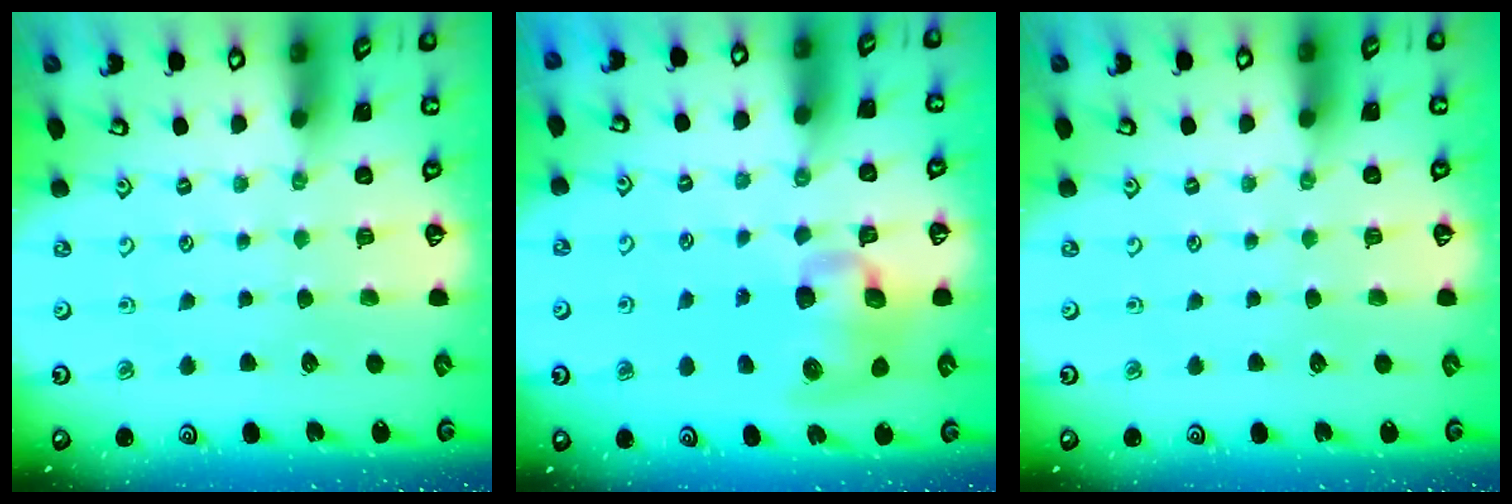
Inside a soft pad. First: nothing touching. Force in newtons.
{"total": 12.5, "press": 12.3, "slide": 2.0}
{"total": 0.0}